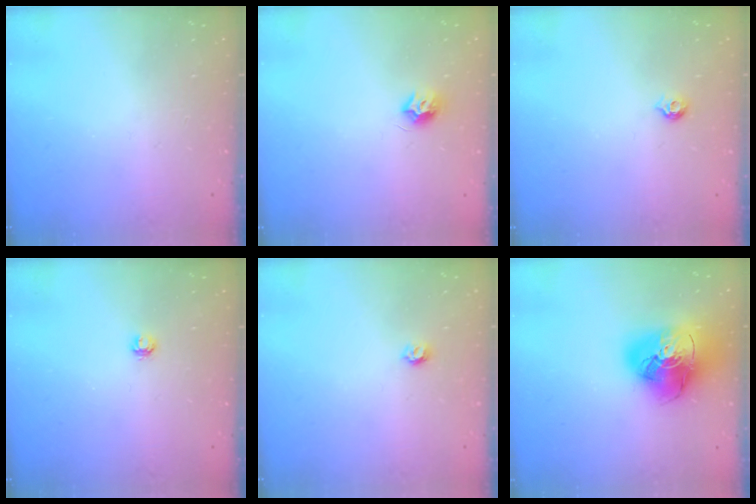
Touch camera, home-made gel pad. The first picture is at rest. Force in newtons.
{"total": 7.4, "press": 7.4, "slide": 0.5}
{"total": 4.8, "press": 4.7, "slide": 0.9}
{"total": 3.5, "press": 3.5, "slide": 0.2}
{"total": 3.6, "press": 3.6, "slide": 0.4}
{"total": 19.0, "press": 18.8, "slide": 2.5}